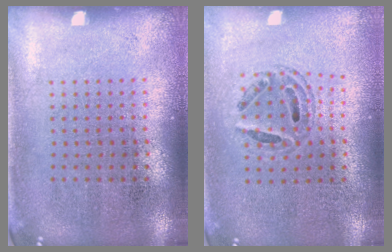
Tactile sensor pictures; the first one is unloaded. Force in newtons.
{"total": 0.6, "press": 0.6, "slide": 0.2}